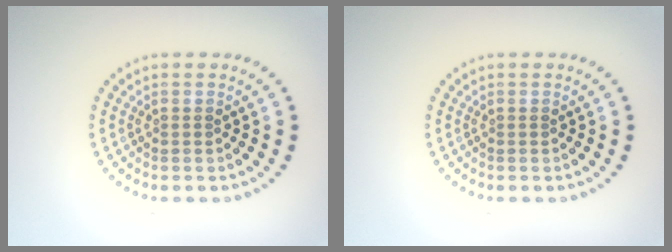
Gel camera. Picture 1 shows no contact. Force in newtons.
{"total": 0.0}